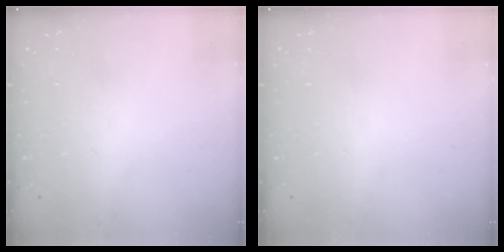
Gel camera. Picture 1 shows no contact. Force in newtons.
{"total": 0.0}